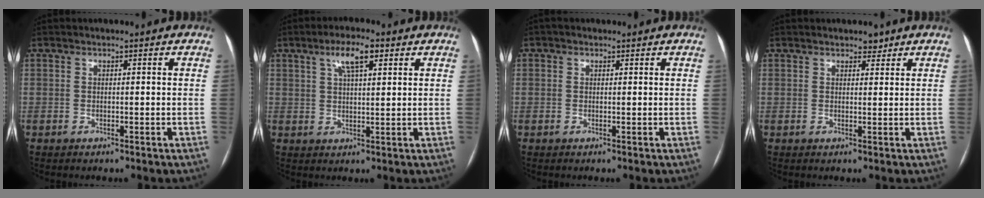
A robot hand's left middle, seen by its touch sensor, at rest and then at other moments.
{"total": 5.5, "force": [2.9, 1.3, 4.5], "torque": [-0.089, 0.011, 0.051]}
{"total": 0.0}
{"total": 1.9, "force": [1.5, 0.9, 0.8], "torque": [-0.012, 0.003, 0.019]}